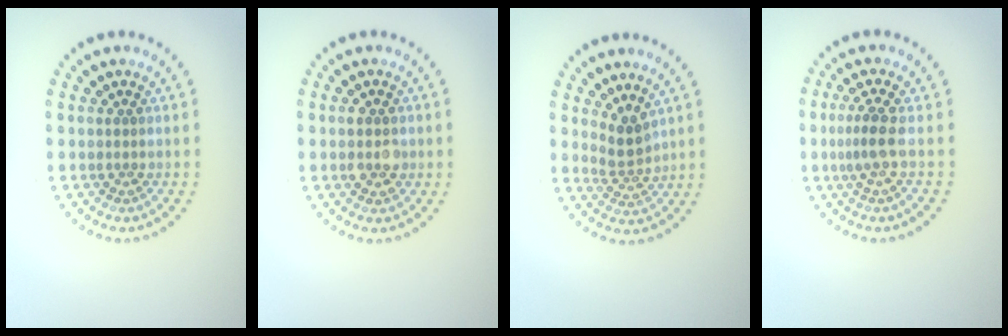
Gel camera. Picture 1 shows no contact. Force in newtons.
{"total": 2.5, "press": 2.5, "slide": 0.1}
{"total": 2.3, "press": 1.7, "slide": 1.6}
{"total": 2.2, "press": 1.5, "slide": 1.6}